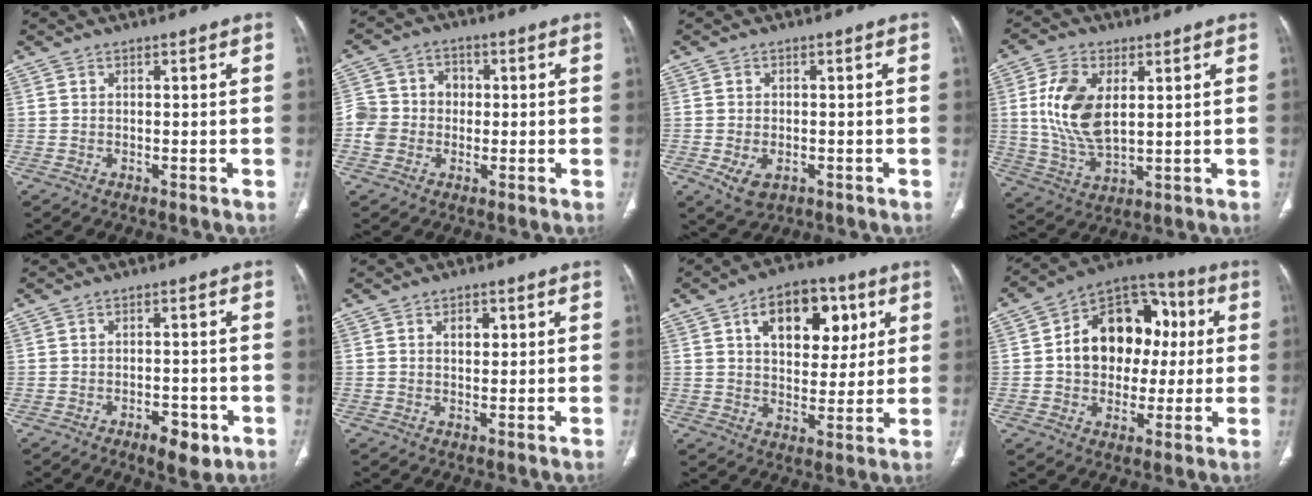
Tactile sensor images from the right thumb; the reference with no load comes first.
{"total": 7.5, "force": [-0.9, 6.9, 2.7], "torque": [-0.027, 0.026, -0.024]}
{"total": 4.7, "force": [-1.6, 3.0, 3.2], "torque": [-0.058, 0.001, -0.017]}
{"total": 12.5, "force": [2.5, 6.9, 10.2], "torque": [-0.202, -0.013, 0.054]}
{"total": 5.6, "force": [-2.8, 2.6, 4.0], "torque": [-0.047, 0.010, -0.036]}
{"total": 2.8, "force": [0.9, 1.9, 1.9], "torque": [-0.017, -0.001, 0.013]}
{"total": 15.8, "force": [5.8, 9.6, 11.1], "torque": [-0.118, -0.004, 0.090]}
{"total": 18.3, "force": [1.7, 13.6, 12.1], "torque": [-0.131, 0.030, 0.020]}